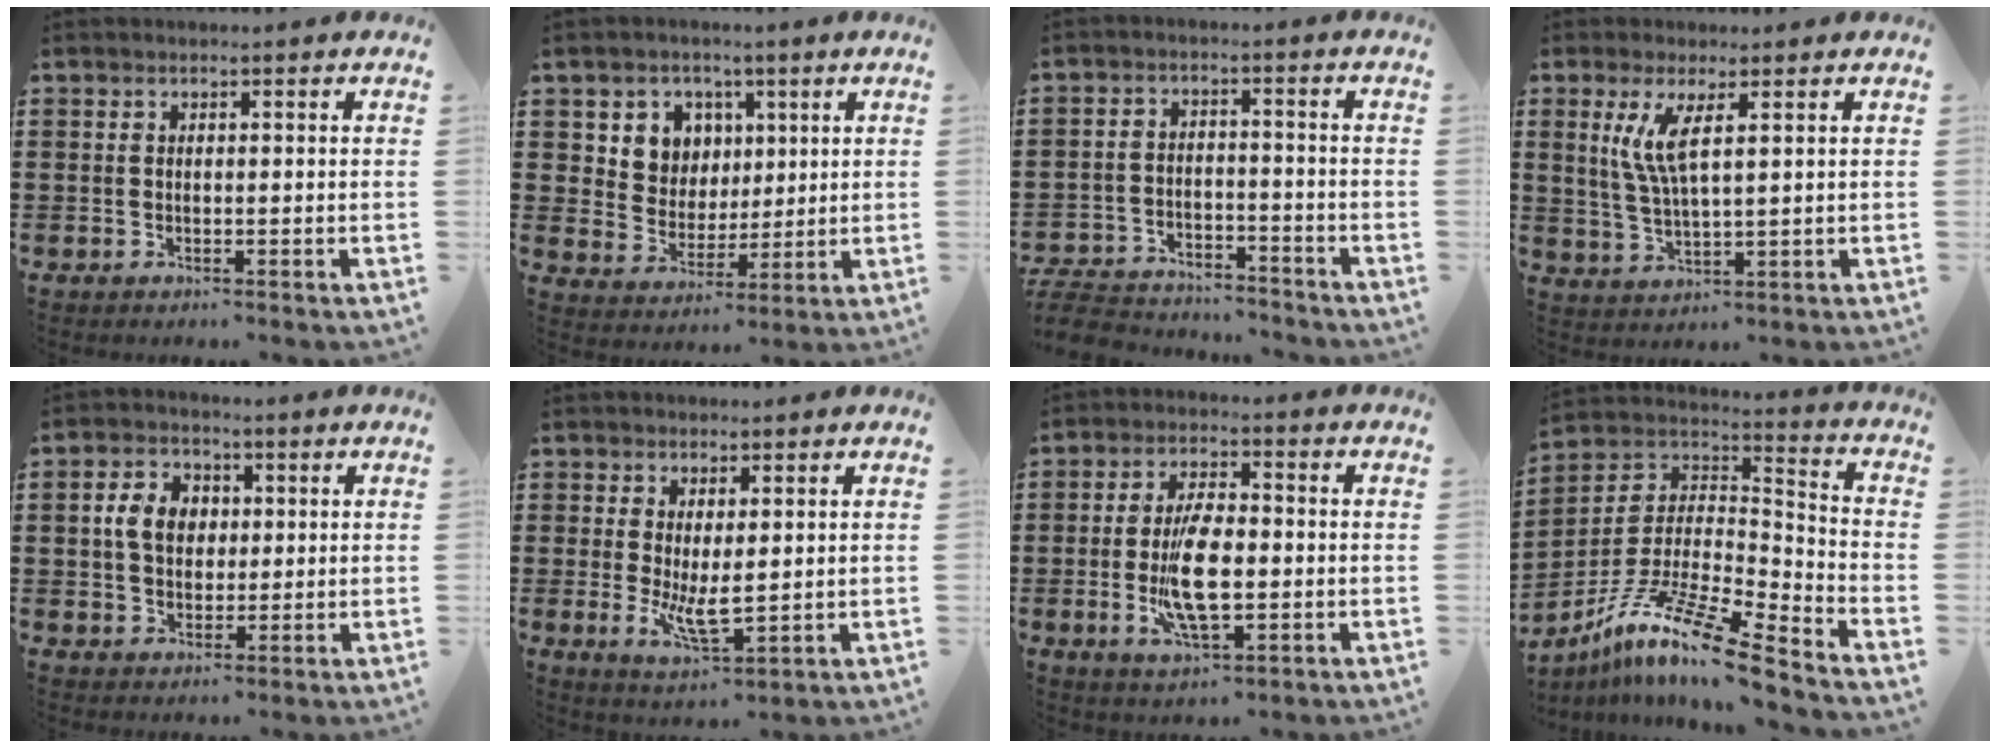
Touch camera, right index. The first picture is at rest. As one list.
[{"total": 6.2, "force": [2.8, 5.5, 0.8], "torque": [-0.043, 0.004, 0.050]}, {"total": 5.8, "force": [-5.7, 0.9, 0.9], "torque": [-0.031, 0.005, -0.117]}, {"total": 5.6, "force": [2.1, 1.0, 5.1], "torque": [-0.114, -0.003, 0.033]}, {"total": 5.5, "force": [0.8, 4.3, 3.3], "torque": [-0.085, 0.013, 0.008]}, {"total": 5.3, "force": [0.1, 2.1, 4.9], "torque": [-0.093, -0.006, 0.001]}, {"total": 9.7, "force": [-1.5, 3.9, 8.8], "torque": [-0.188, -0.010, -0.030]}, {"total": 12.9, "force": [-9.9, 0.8, 8.2], "torque": [-0.165, 0.010, -0.194]}]